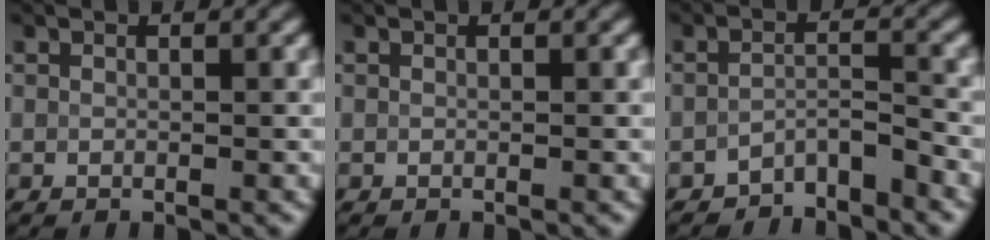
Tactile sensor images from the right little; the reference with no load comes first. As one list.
[{"total": 0.0}, {"total": 2.8, "force": [-2.6, 0.6, 1.0], "torque": [-0.017, 0.009, -0.051]}]